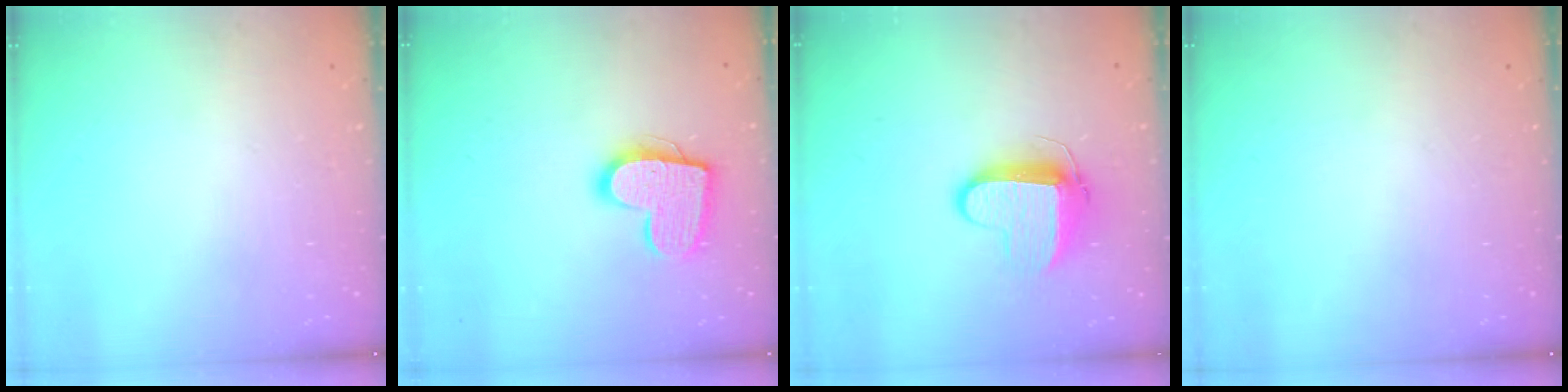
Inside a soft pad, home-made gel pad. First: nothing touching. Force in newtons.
{"total": 13.9, "press": 13.9, "slide": 0.9}
{"total": 10.3, "press": 10.3, "slide": 1.1}
{"total": 0.0}